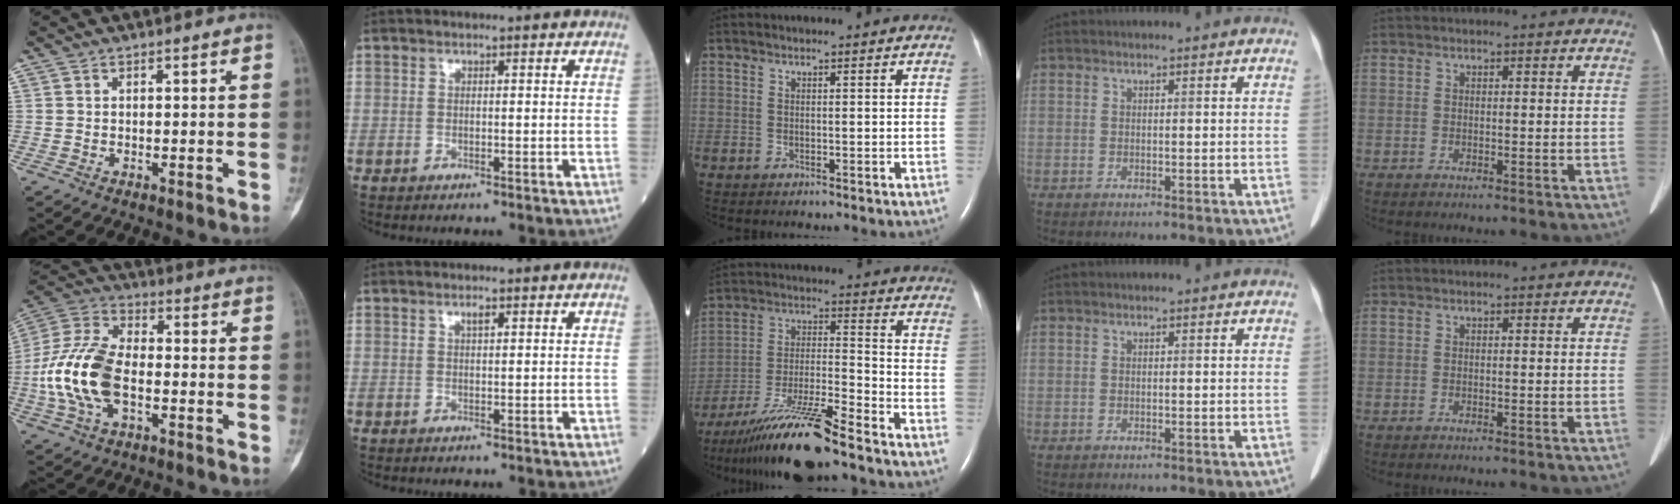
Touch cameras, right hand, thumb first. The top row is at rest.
{"thumb": {"total": 15.9, "force": [-3.2, 9.0, 12.8], "torque": [-0.273, 0.025, -0.061]}, "index": {"total": 0.9, "force": [0.7, 0.1, 0.6], "torque": [-0.017, 0.002, 0.012]}, "middle": {"total": 15.3, "force": [-12.5, 0.5, 8.9], "torque": [-0.181, -0.020, -0.225]}}